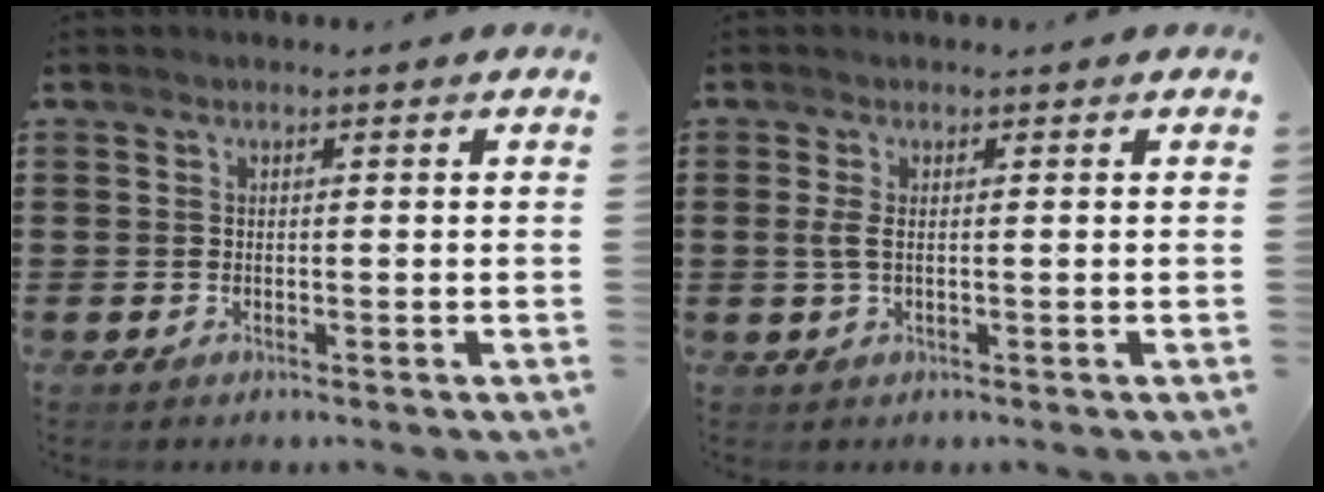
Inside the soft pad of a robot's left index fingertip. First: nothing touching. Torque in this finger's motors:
{"motor_torque": [0.15, -0.04, 0.04, 0.01]}